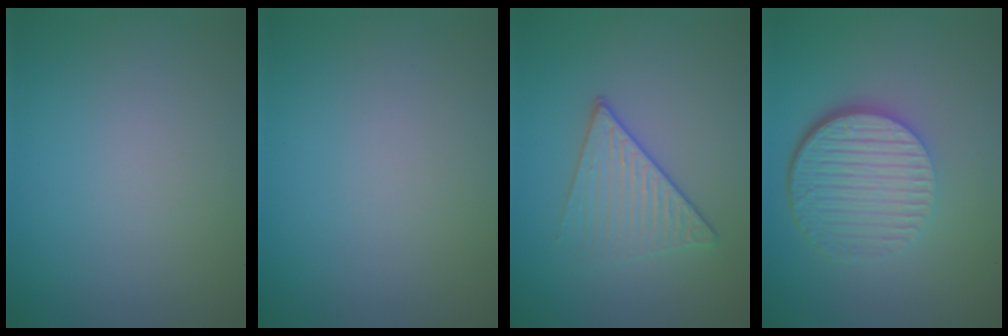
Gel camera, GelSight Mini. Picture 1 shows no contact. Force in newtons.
{"total": 0.0}
{"total": 3.4, "press": 2.9, "slide": 1.8}
{"total": 6.6, "press": 4.4, "slide": 5.0}